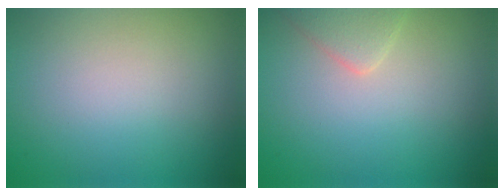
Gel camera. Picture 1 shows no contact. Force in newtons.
{"total": 2.2, "press": 2.2, "slide": 0.1}